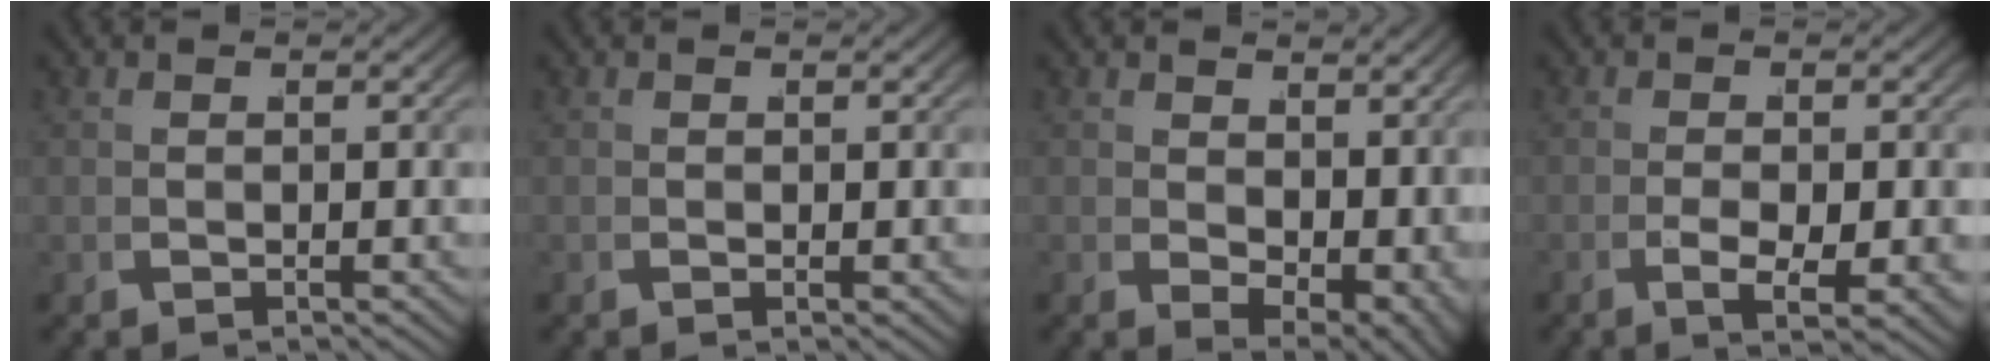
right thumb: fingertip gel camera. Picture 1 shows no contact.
{"total": 0.0}
{"total": 5.1, "force": [0.3, 3.3, 3.9], "torque": [-0.063, -0.035, 0.030]}
{"total": 4.5, "force": [-1.2, 1.8, 4.0], "torque": [-0.072, -0.015, -0.013]}